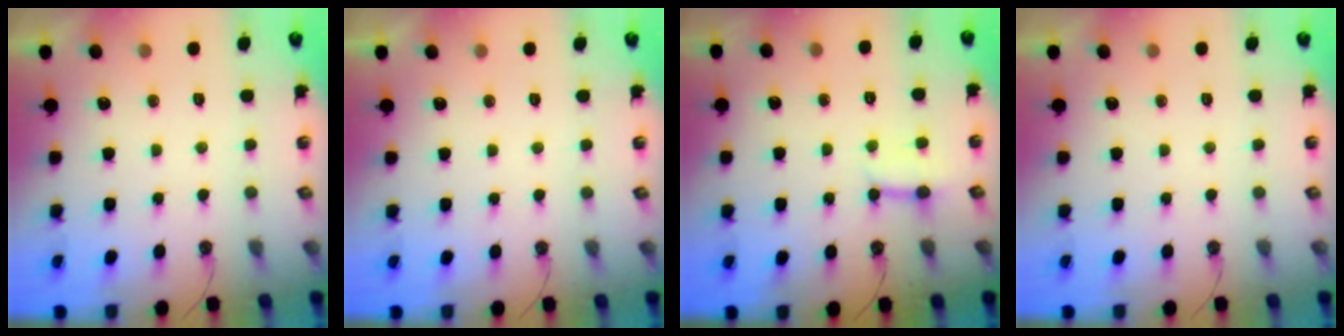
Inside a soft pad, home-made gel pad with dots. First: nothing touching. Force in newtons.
{"total": 0.0}
{"total": 3.8, "press": 3.7, "slide": 0.4}
{"total": 0.0}